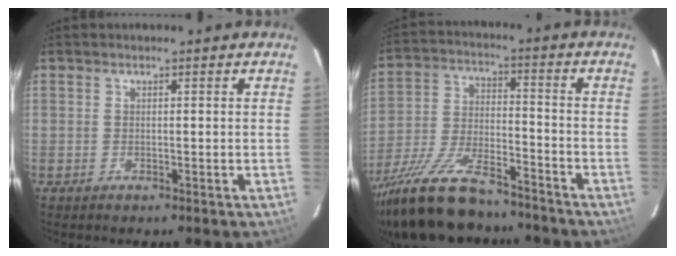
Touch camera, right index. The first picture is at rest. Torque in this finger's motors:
{"motor_torque": [1.50, -0.64, 0.88, 0.19]}